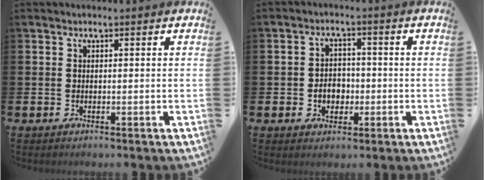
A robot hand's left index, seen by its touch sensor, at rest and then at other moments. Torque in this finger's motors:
{"motor_torque": [0.63, 0.12, 0.06, 0.08]}